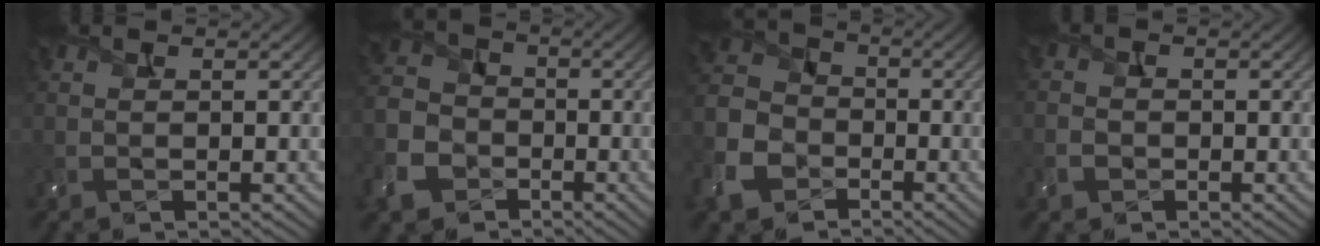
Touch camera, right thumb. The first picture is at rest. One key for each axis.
{"total": 8.7, "fx": -4.4, "fy": 6.6, "fz": 3.8, "tx": -0.112, "ty": -0.022, "tz": -0.100}
{"total": 9.6, "fx": -4.9, "fy": 7.0, "fz": 4.5, "tx": -0.132, "ty": -0.022, "tz": -0.115}
{"total": 2.2, "fx": -1.0, "fy": 1.8, "fz": 0.7, "tx": -0.013, "ty": -0.003, "tz": -0.021}